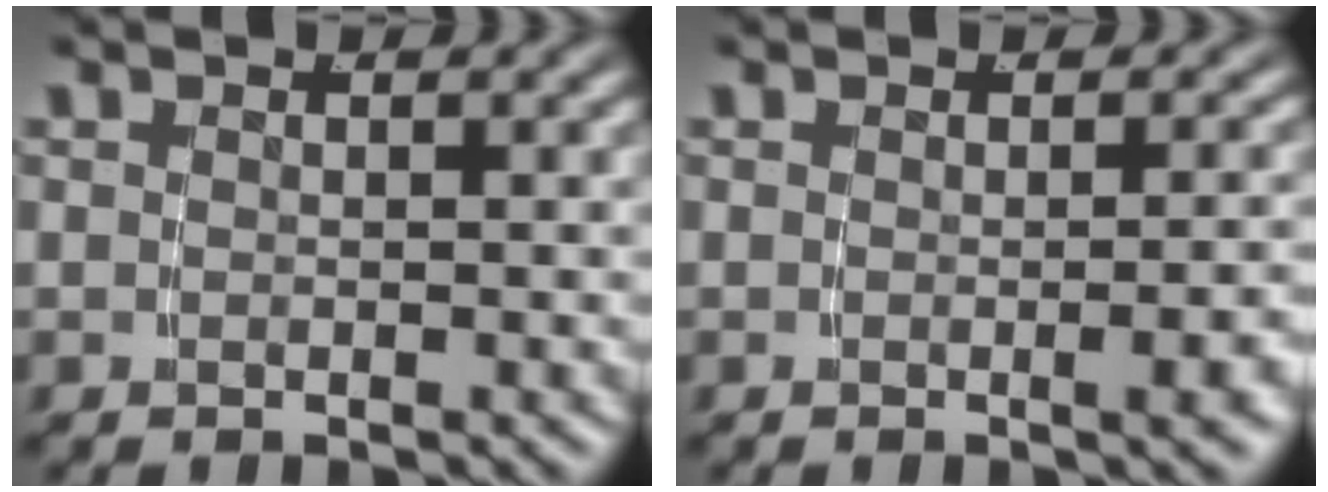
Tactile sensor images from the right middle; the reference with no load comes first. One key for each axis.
{"total": 1.7, "fx": -0.7, "fy": -0.3, "fz": 1.5, "tx": -0.015, "ty": 0.011, "tz": -0.015}